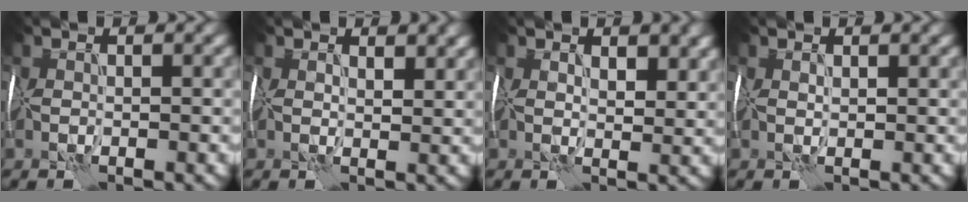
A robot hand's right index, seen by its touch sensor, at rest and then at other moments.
{"total": 2.7, "force": [1.5, 1.3, 1.8], "torque": [-0.022, 0.003, 0.021]}
{"total": 3.5, "force": [1.7, 1.6, 2.6], "torque": [-0.035, 0.001, 0.027]}
{"total": 0.7, "force": [0.5, 0.3, 0.5], "torque": [-0.010, 0.002, 0.011]}